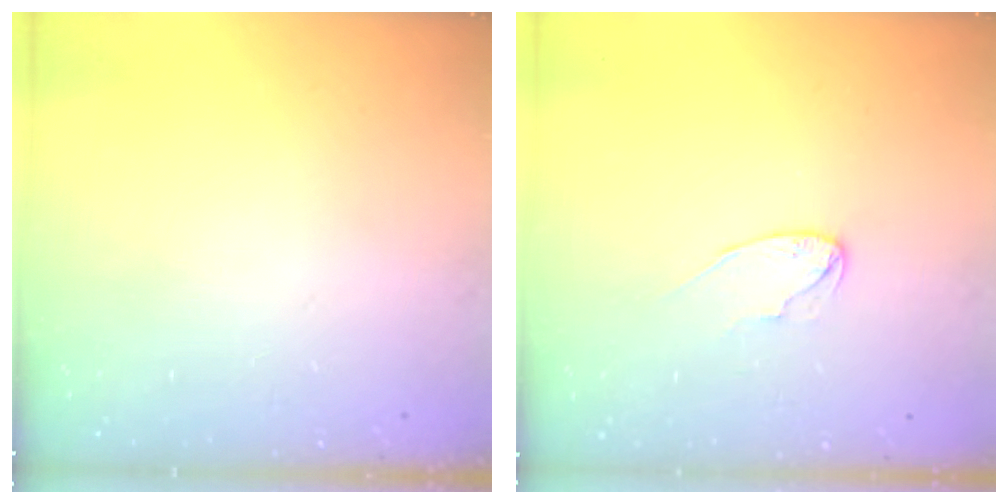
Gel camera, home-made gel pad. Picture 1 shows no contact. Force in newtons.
{"total": 5.2, "press": 5.2, "slide": 0.4}